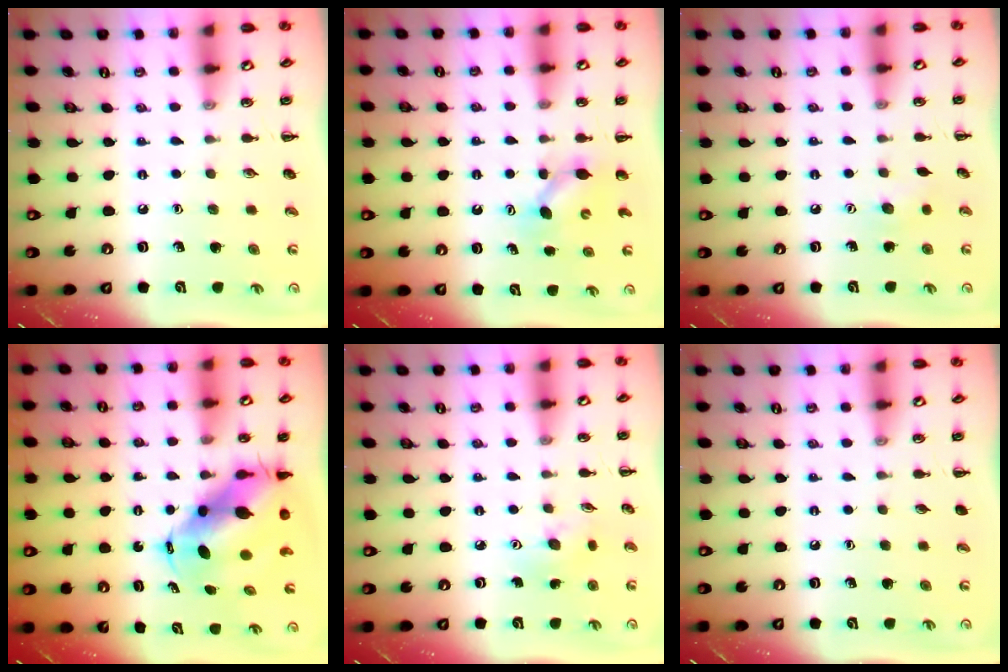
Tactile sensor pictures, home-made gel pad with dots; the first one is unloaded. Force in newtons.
{"total": 4.5, "press": 4.4, "slide": 0.9}
{"total": 4.4, "press": 4.3, "slide": 0.7}
{"total": 9.0, "press": 8.7, "slide": 2.4}
{"total": 3.2, "press": 3.1, "slide": 0.8}
{"total": 0.0}